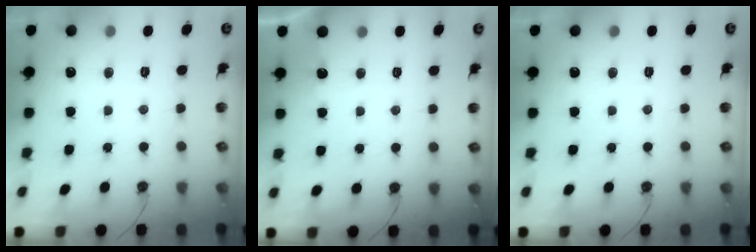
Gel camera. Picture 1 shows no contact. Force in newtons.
{"total": 2.2, "press": 2.2, "slide": 0.3}
{"total": 0.0}